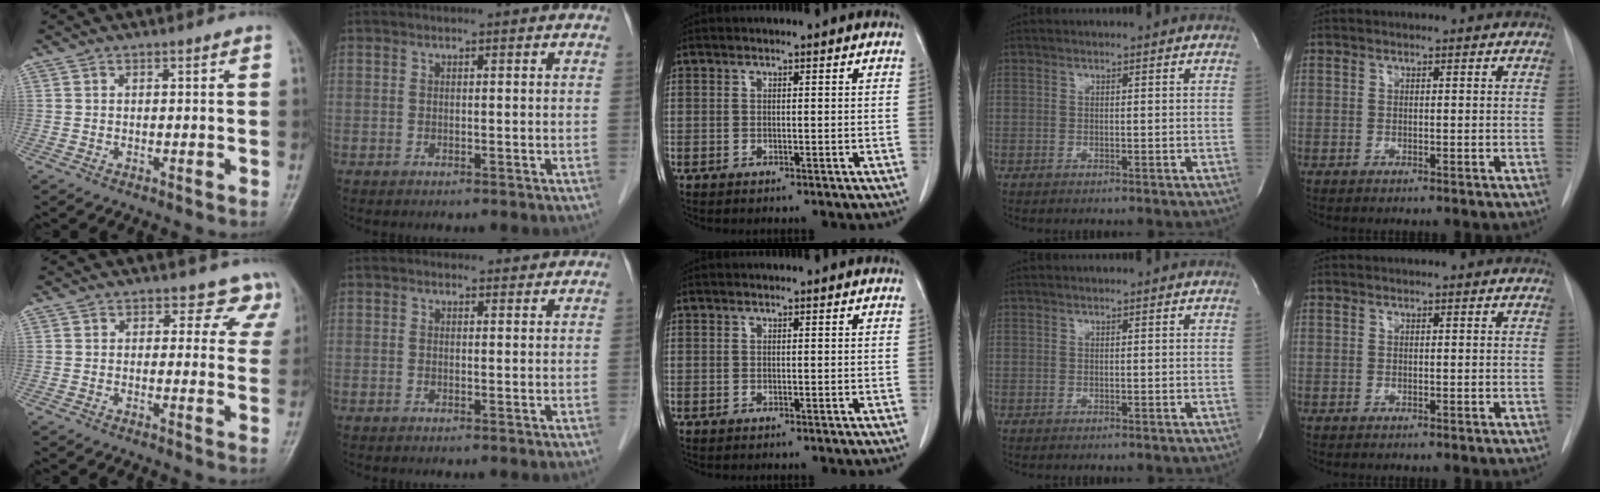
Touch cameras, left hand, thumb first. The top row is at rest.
{"thumb": {"total": 6.4, "force": [4.7, 4.3, 0.9], "torque": [0.040, -0.017, 0.029]}, "index": {"total": 1.5, "force": [1.2, 0.9, -0.1], "torque": [0.001, 0.005, 0.013]}}